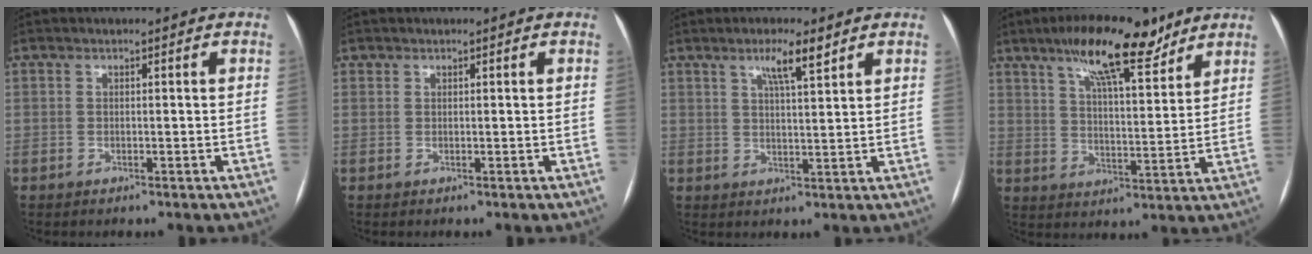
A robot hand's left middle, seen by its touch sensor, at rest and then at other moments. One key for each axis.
{"total": 0.0}
{"total": 4.8, "fx": 3.0, "fy": 0.4, "fz": 3.7, "tx": -0.064, "ty": 0.001, "tz": 0.050}
{"total": 13.6, "fx": 9.4, "fy": 3.3, "fz": 9.3, "tx": -0.154, "ty": 0.014, "tz": 0.155}